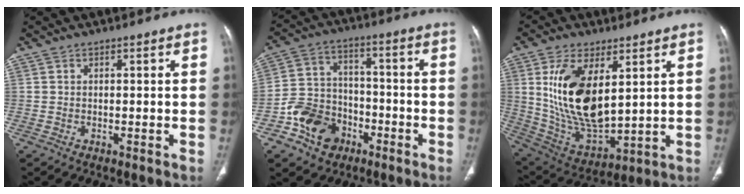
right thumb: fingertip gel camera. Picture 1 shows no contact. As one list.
[{"total": 12.0, "force": [-6.0, 9.1, 4.8], "torque": [-0.058, 0.050, -0.104]}, {"total": 18.3, "force": [4.9, 9.1, 15.1], "torque": [-0.271, -0.027, 0.112]}]